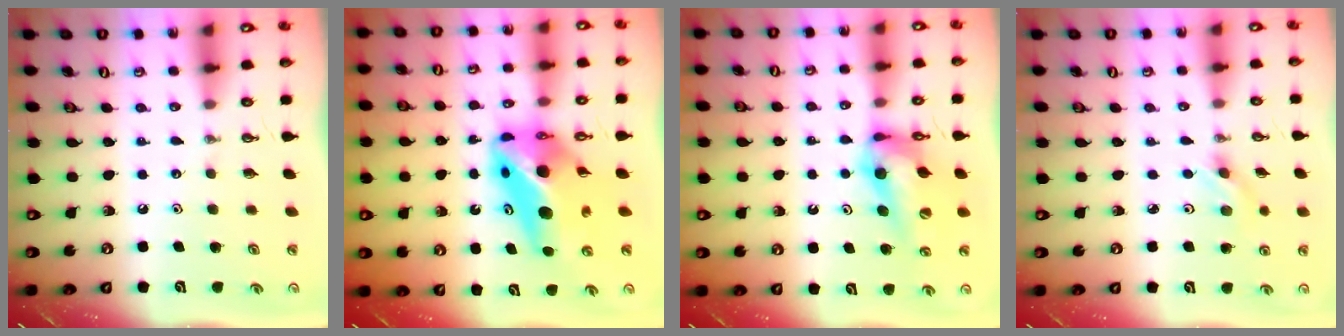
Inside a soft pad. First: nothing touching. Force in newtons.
{"total": 12.5, "press": 12.2, "slide": 2.8}
{"total": 13.3, "press": 13.2, "slide": 1.5}
{"total": 3.2, "press": 2.9, "slide": 1.4}